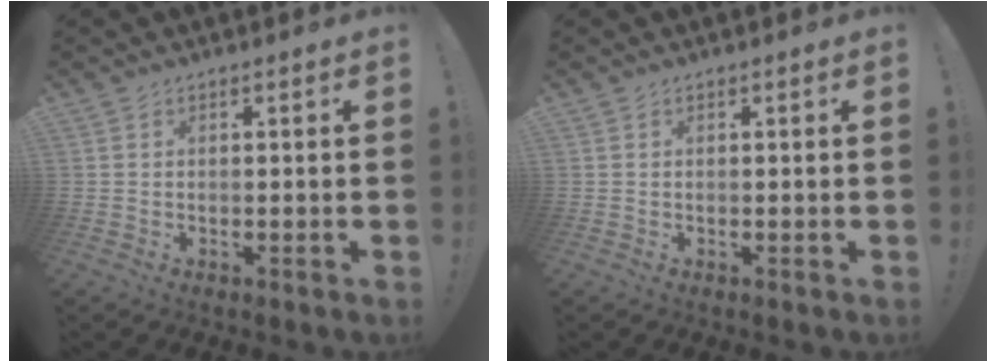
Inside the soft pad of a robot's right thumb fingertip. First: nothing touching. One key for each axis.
{"total": 0.0}